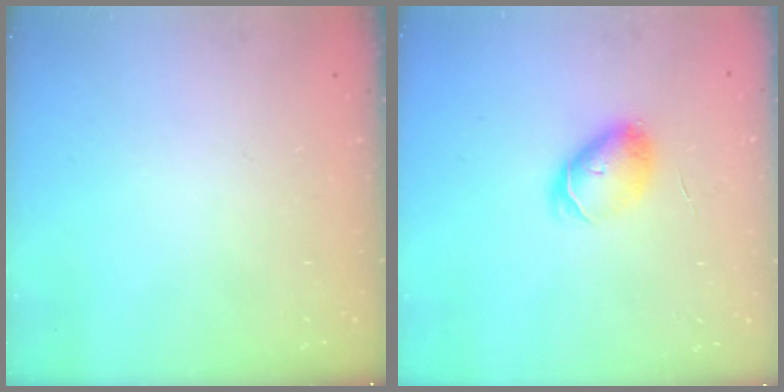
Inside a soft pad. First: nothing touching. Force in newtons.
{"total": 6.9, "press": 6.9, "slide": 0.2}